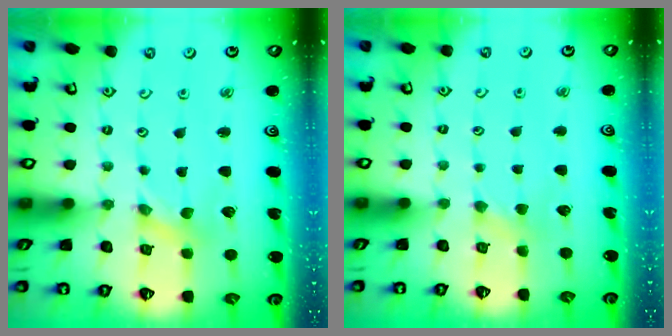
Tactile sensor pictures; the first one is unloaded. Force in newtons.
{"total": 2.5, "press": 2.4, "slide": 0.4}